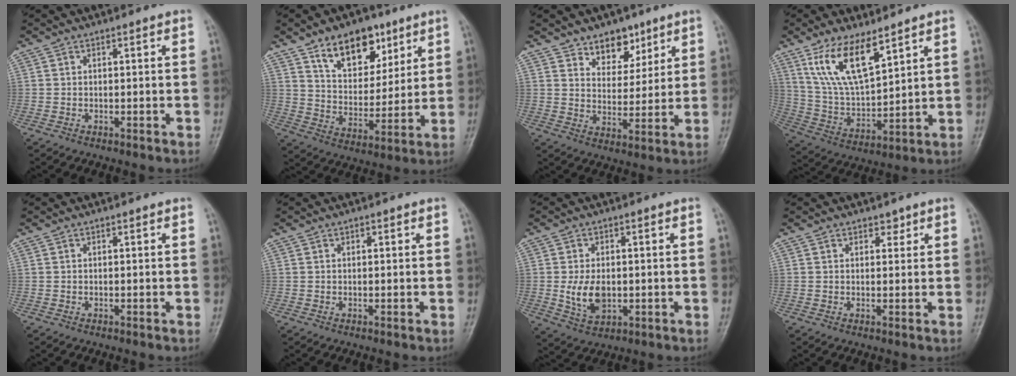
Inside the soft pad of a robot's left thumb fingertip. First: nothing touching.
{"total": 13.7, "force": [8.3, 8.2, 7.3], "torque": [-0.073, -0.050, 0.143]}
{"total": 7.7, "force": [5.2, 4.8, 2.8], "torque": [-0.006, -0.033, 0.089]}
{"total": 12.6, "force": [7.9, 4.7, 8.7], "torque": [-0.152, -0.037, 0.168]}
{"total": 0.0}
{"total": 0.5, "force": [0.3, 0.3, 0.3], "torque": [-0.001, -0.001, 0.003]}
{"total": 6.8, "force": [-0.5, 4.4, 5.1], "torque": [-0.084, -0.006, -0.001]}
{"total": 1.7, "force": [1.2, 1.1, 0.5], "torque": [0.009, -0.006, 0.013]}